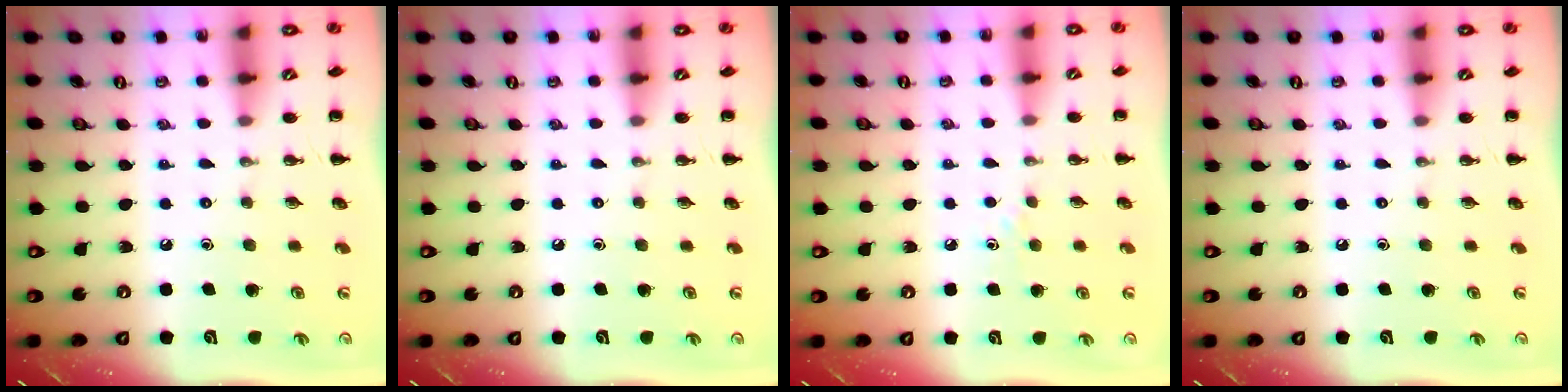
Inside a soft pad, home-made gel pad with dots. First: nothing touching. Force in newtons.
{"total": 0.0}
{"total": 3.0, "press": 2.7, "slide": 1.2}
{"total": 0.0}